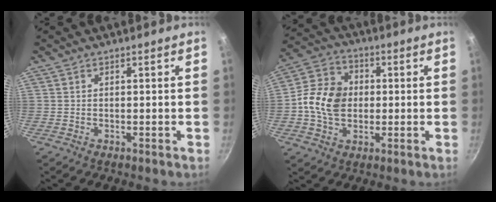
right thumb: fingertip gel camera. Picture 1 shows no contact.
{"total": 12.3, "force": [-0.3, 9.6, 7.7], "torque": [-0.118, 0.016, -0.020]}